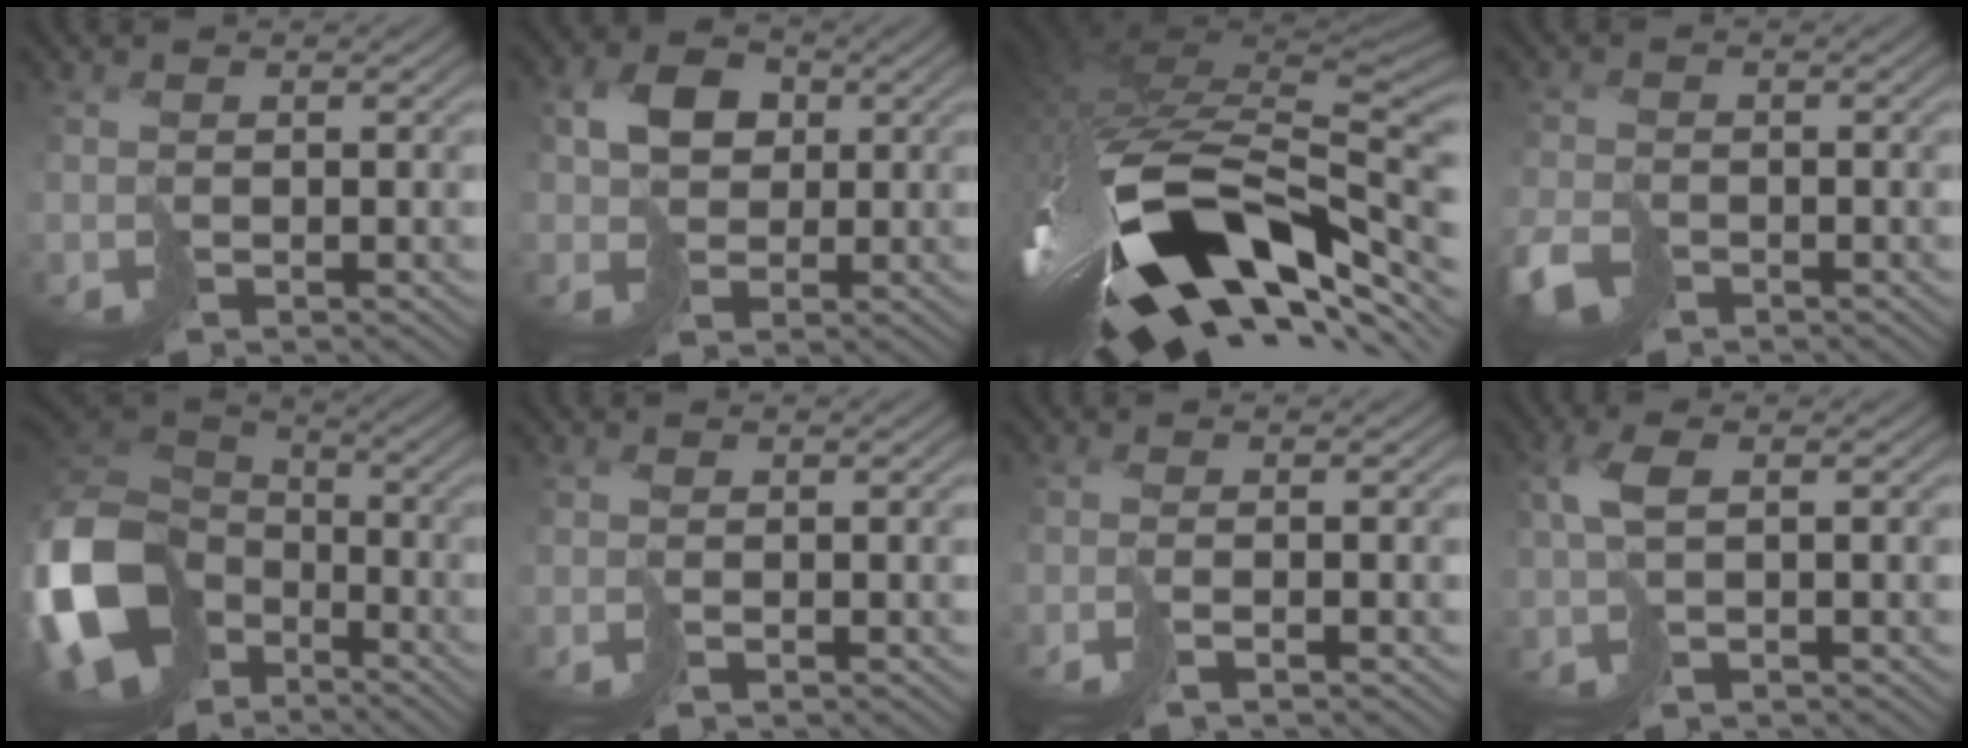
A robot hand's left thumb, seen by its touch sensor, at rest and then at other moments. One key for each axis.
{"total": 5.6, "fx": 1.2, "fy": 4.5, "fz": 3.0, "tx": -0.064, "ty": 0.008, "tz": 0.019}
{"total": 17.7, "fx": -5.3, "fy": 9.5, "fz": 13.9, "tx": -0.323, "ty": -0.051, "tz": -0.062}
{"total": 4.0, "fx": -2.8, "fy": 2.3, "fz": 1.7, "tx": -0.043, "ty": -0.012, "tz": -0.062}
{"total": 17.7, "fx": -6.0, "fy": 13.5, "fz": 9.7, "tx": -0.296, "ty": -0.043, "tz": -0.104}
{"total": 1.0, "fx": -0.2, "fy": 0.3, "fz": 0.9, "tx": -0.023, "ty": 0.000, "tz": -0.008}
{"total": 2.6, "fx": -1.2, "fy": 0.5, "fz": 2.2, "tx": -0.039, "ty": 0.000, "tz": -0.034}
{"total": 3.7, "fx": 0.9, "fy": 1.2, "fz": 3.4, "tx": -0.073, "ty": 0.009, "tz": 0.016}